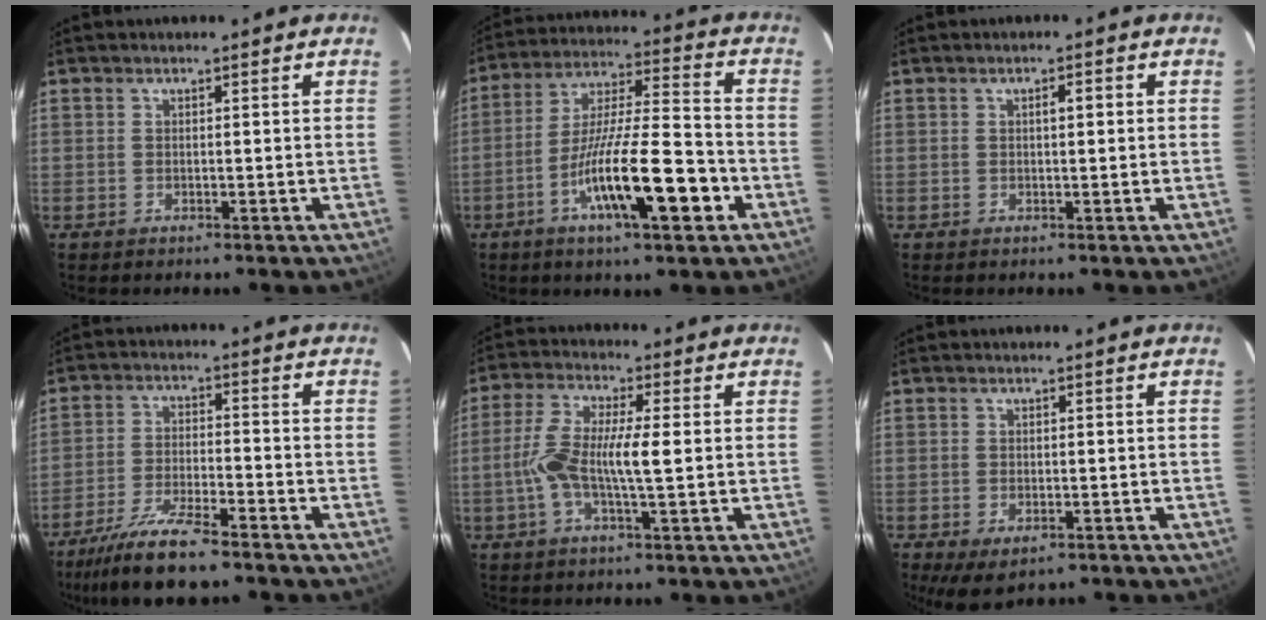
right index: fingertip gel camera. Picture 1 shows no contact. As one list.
[{"total": 16.1, "force": [-6.3, 2.0, 14.6], "torque": [-0.261, -0.005, -0.109]}, {"total": 1.5, "force": [0.3, 0.4, 1.4], "torque": [-0.023, 0.004, 0.004]}, {"total": 9.4, "force": [-7.7, 0.7, 5.4], "torque": [-0.097, -0.027, -0.137]}, {"total": 8.5, "force": [-0.6, 1.2, 8.4], "torque": [-0.179, 0.011, -0.019]}, {"total": 5.5, "force": [-3.6, 2.6, 3.2], "torque": [-0.051, -0.009, -0.051]}]